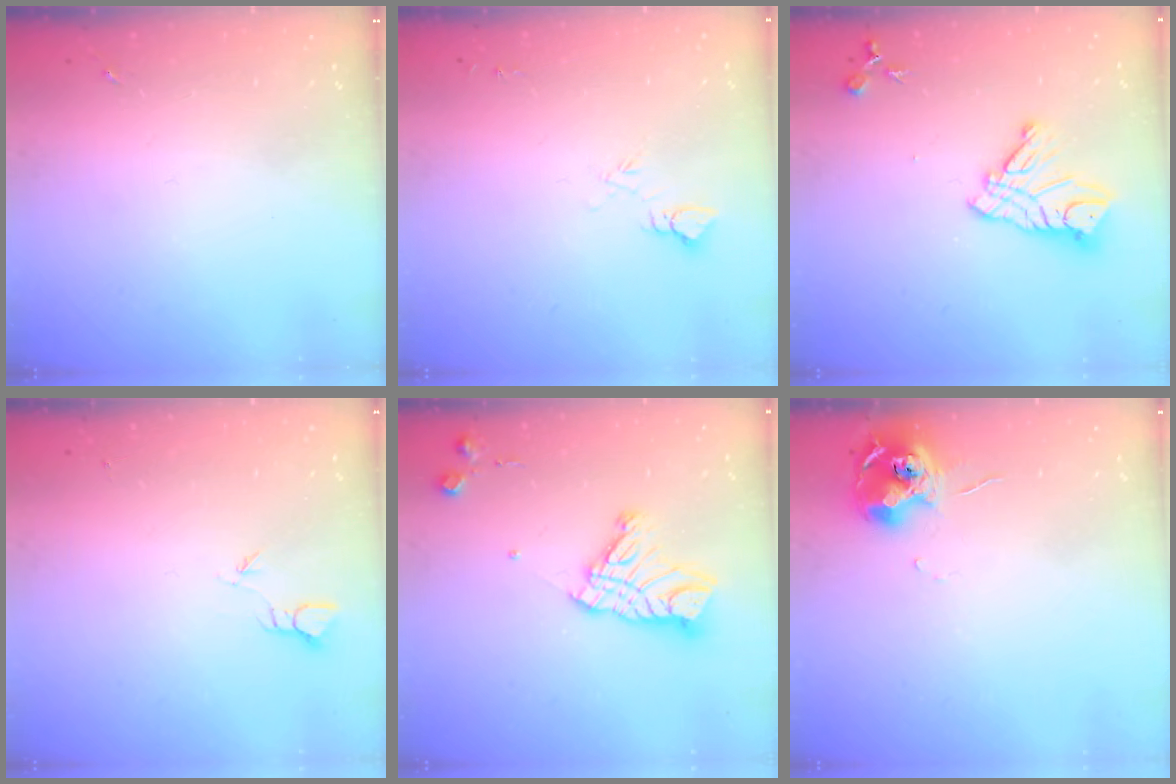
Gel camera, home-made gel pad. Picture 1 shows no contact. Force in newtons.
{"total": 3.7, "press": 3.7, "slide": 0.4}
{"total": 12.8, "press": 12.7, "slide": 1.0}
{"total": 2.4, "press": 2.4, "slide": 0.2}
{"total": 14.5, "press": 14.5, "slide": 1.3}
{"total": 11.7, "press": 11.6, "slide": 1.0}